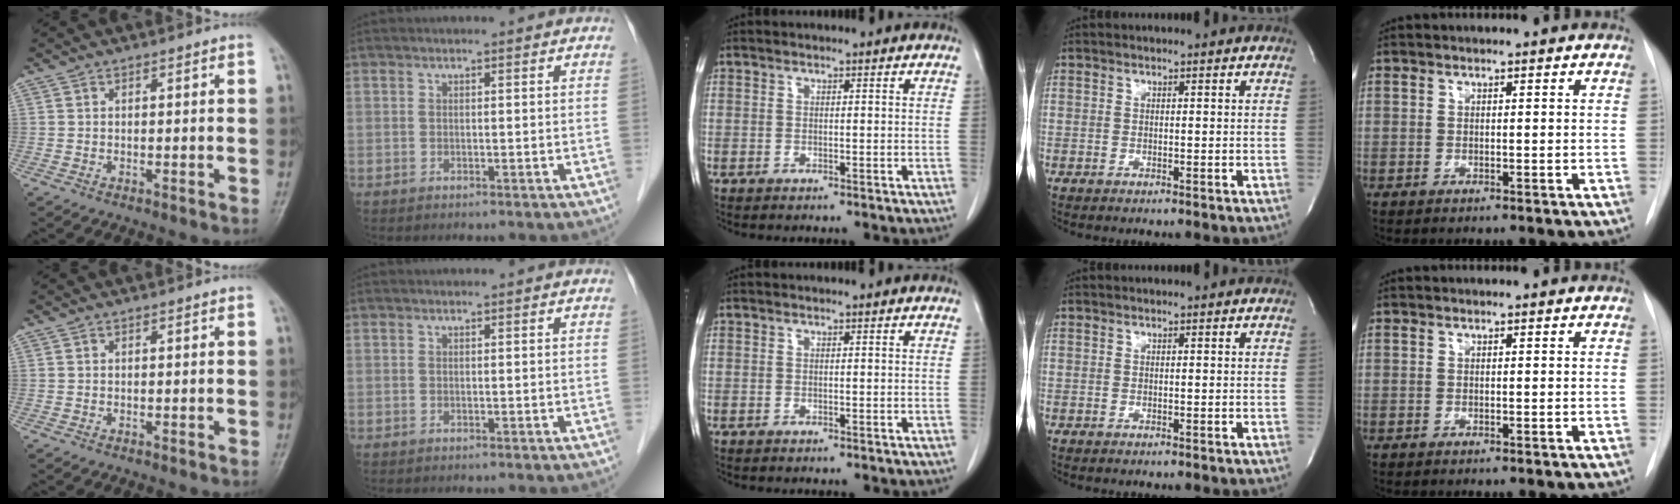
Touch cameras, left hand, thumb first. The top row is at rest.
{}